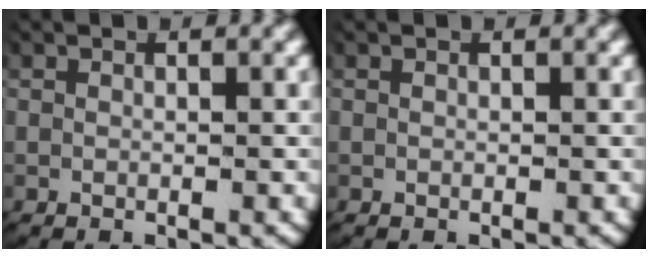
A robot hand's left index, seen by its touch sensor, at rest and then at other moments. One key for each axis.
{"total": 0.0}